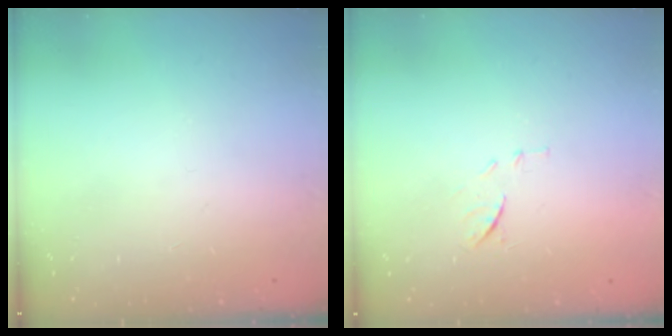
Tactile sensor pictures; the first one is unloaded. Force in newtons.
{"total": 6.2, "press": 6.2, "slide": 1.0}